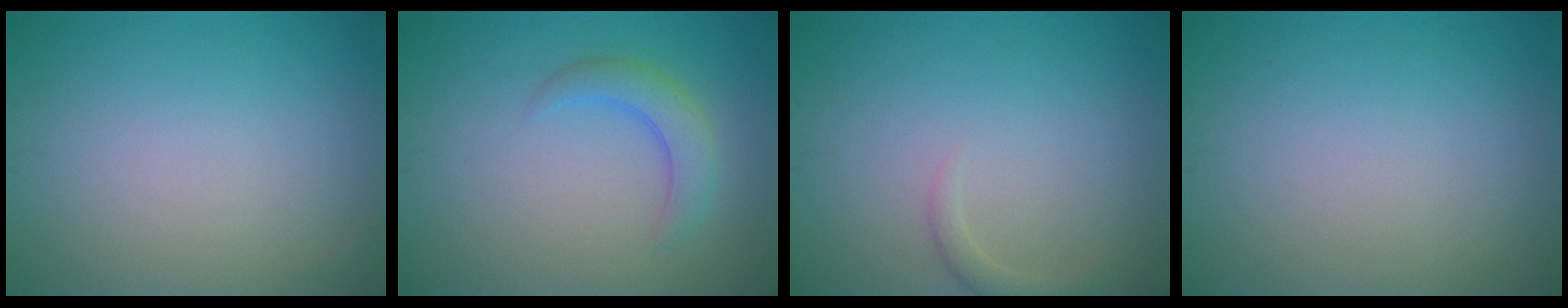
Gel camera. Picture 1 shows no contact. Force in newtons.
{"total": 2.7, "press": 2.7, "slide": 0.1}
{"total": 1.2, "press": 1.2, "slide": 0.1}
{"total": 0.0}